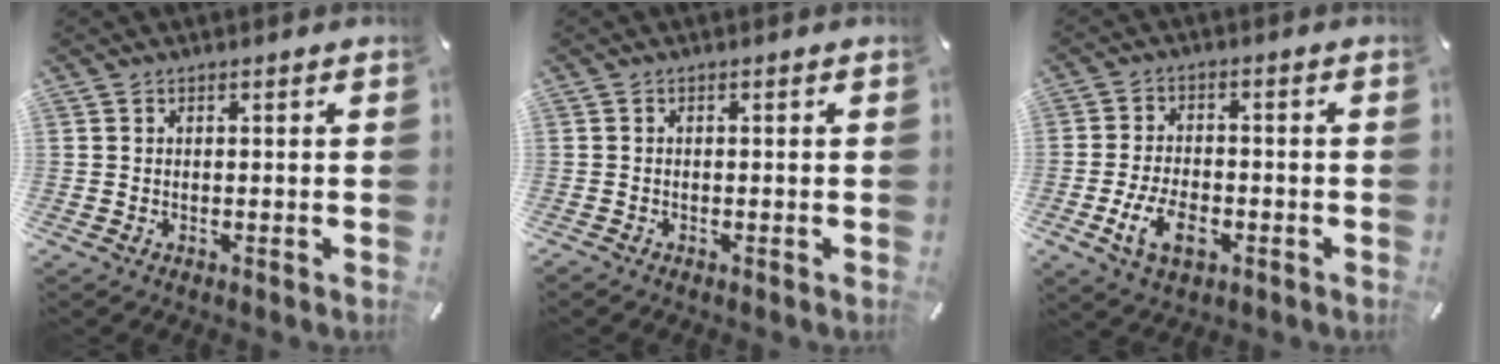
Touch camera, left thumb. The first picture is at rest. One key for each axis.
{"total": 0.5, "fx": -0.4, "fy": 0.3, "fz": 0.1, "tx": -0.003, "ty": 0.000, "tz": -0.009}
{"total": 8.8, "fx": -3.4, "fy": 5.2, "fz": 6.3, "tx": -0.129, "ty": 0.001, "tz": -0.061}